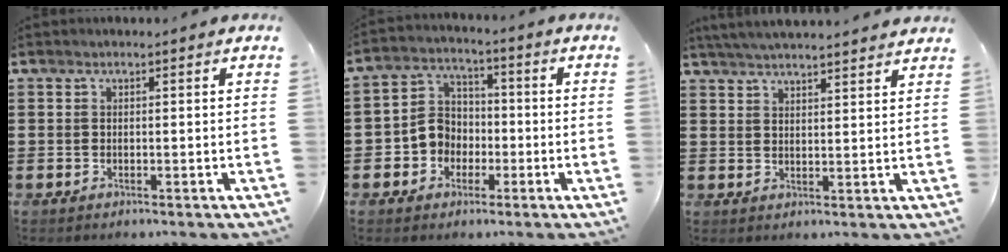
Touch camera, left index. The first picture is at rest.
{"total": 5.8, "force": [-1.7, 5.2, 1.7], "torque": [-0.060, 0.011, -0.039]}
{"total": 3.8, "force": [3.7, -0.4, 0.7], "torque": [-0.026, -0.012, 0.066]}